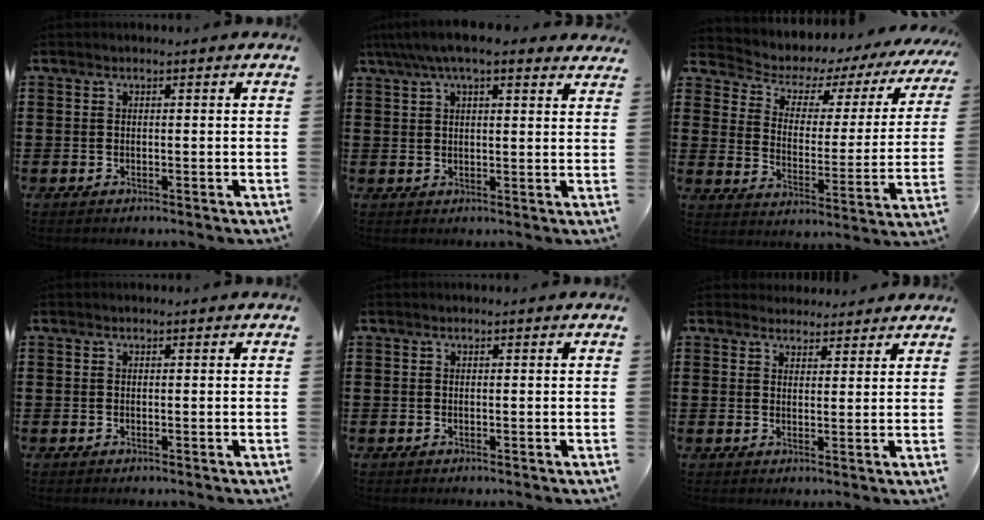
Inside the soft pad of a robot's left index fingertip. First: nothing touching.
{"total": 6.2, "force": [4.7, 1.4, 3.7], "torque": [-0.083, 0.000, 0.085]}
{"total": 4.1, "force": [3.3, 2.2, 1.2], "torque": [-0.050, -0.032, 0.047]}
{"total": 0.0}
{"total": 0.0}
{"total": 2.9, "force": [2.8, 0.9, 0.0], "torque": [-0.008, -0.002, 0.054]}